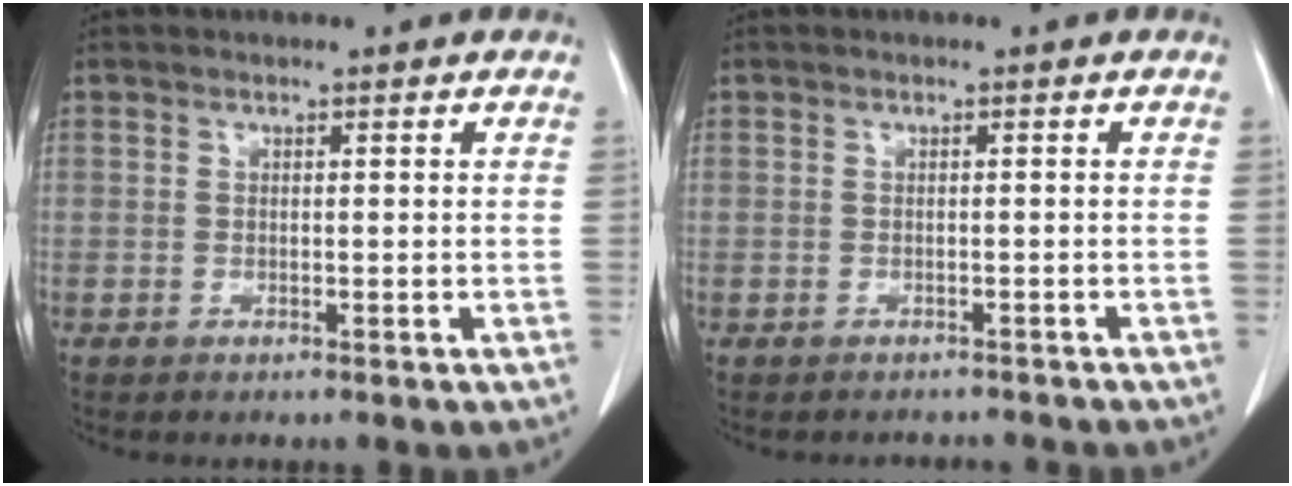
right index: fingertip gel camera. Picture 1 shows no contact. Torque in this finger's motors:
{"motor_torque": [-0.56, -0.35, -0.60, -0.12]}